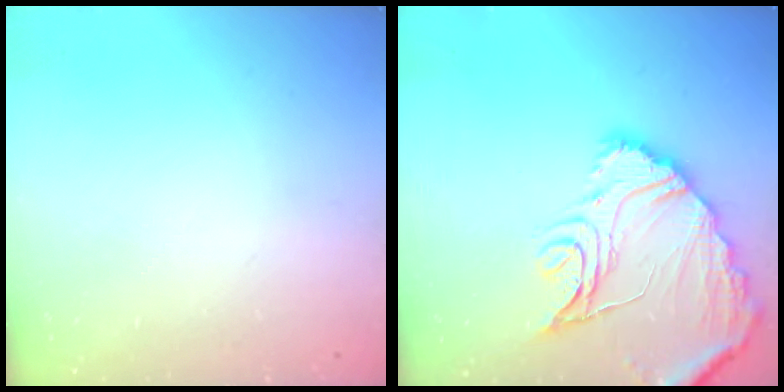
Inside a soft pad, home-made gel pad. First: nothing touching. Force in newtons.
{"total": 17.8, "press": 17.7, "slide": 1.9}